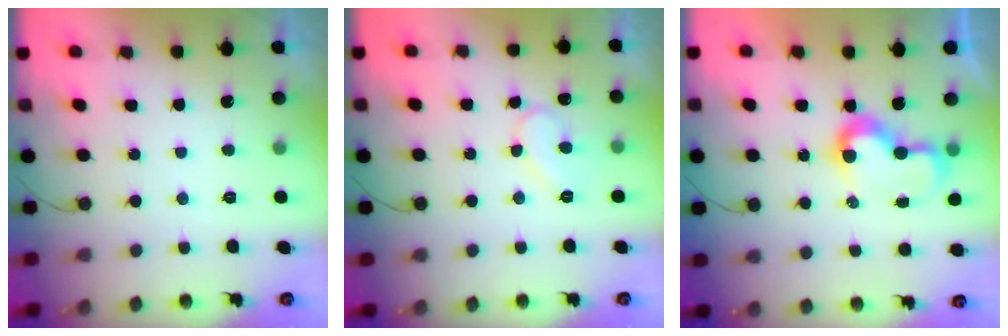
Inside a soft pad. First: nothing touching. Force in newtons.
{"total": 9.1, "press": 9.1, "slide": 0.8}
{"total": 8.7, "press": 8.7, "slide": 0.2}